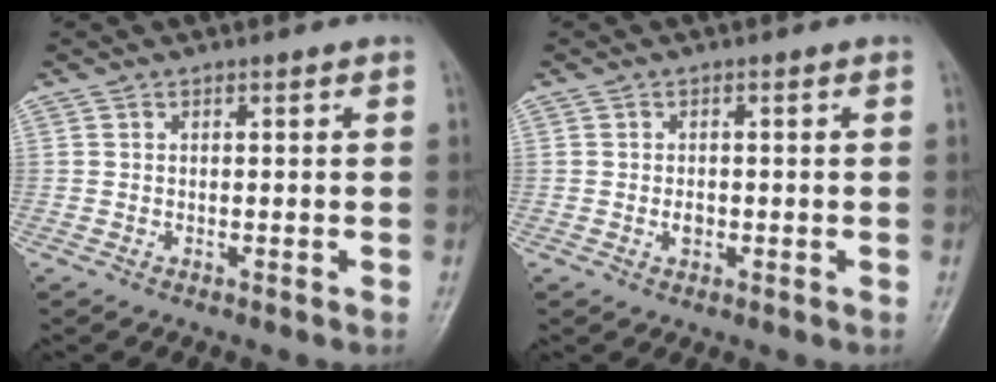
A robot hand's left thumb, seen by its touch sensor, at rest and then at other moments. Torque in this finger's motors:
{"motor_torque": [-0.04, 0.06, 0.00, 0.03, 0.01]}